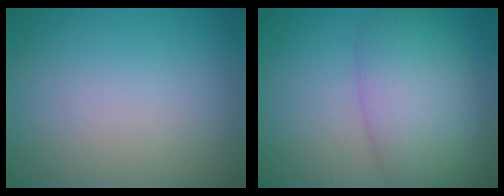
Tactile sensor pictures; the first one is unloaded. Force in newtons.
{"total": 7.8, "press": 7.8, "slide": 0.2}